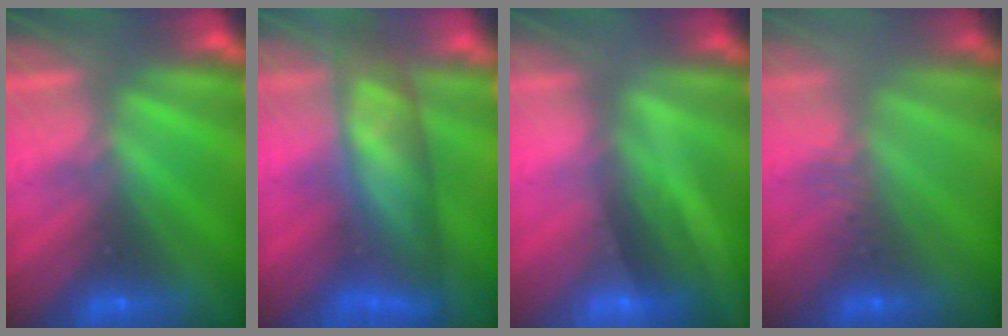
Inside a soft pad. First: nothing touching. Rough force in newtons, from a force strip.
{"total": 14.6}
{"total": 2.1}
{"total": 2.9}